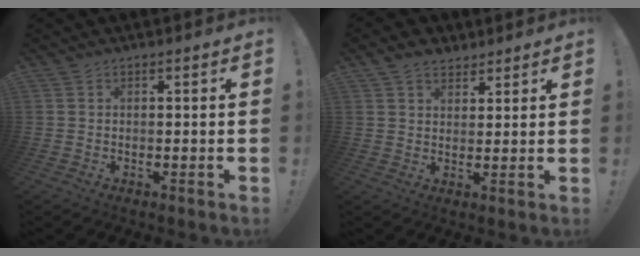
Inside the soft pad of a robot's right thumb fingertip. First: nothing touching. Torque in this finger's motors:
{"motor_torque": [0.03, 0.24, 0.95, 0.71, 0.29]}